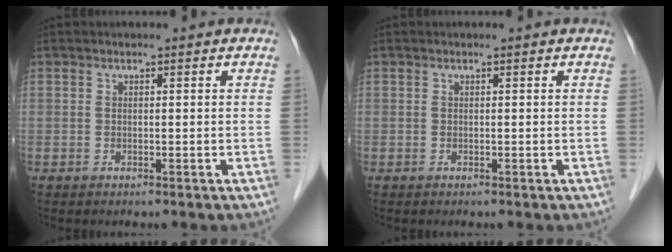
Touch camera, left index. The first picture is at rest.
{"total": 0.0}